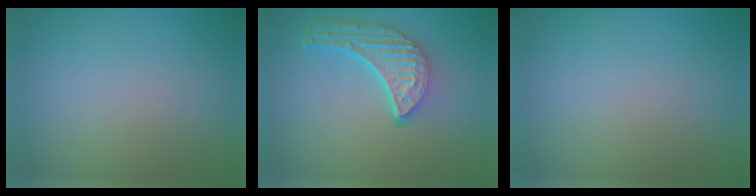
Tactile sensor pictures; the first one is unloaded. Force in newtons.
{"total": 5.4, "press": 4.1, "slide": 3.5}
{"total": 0.0}